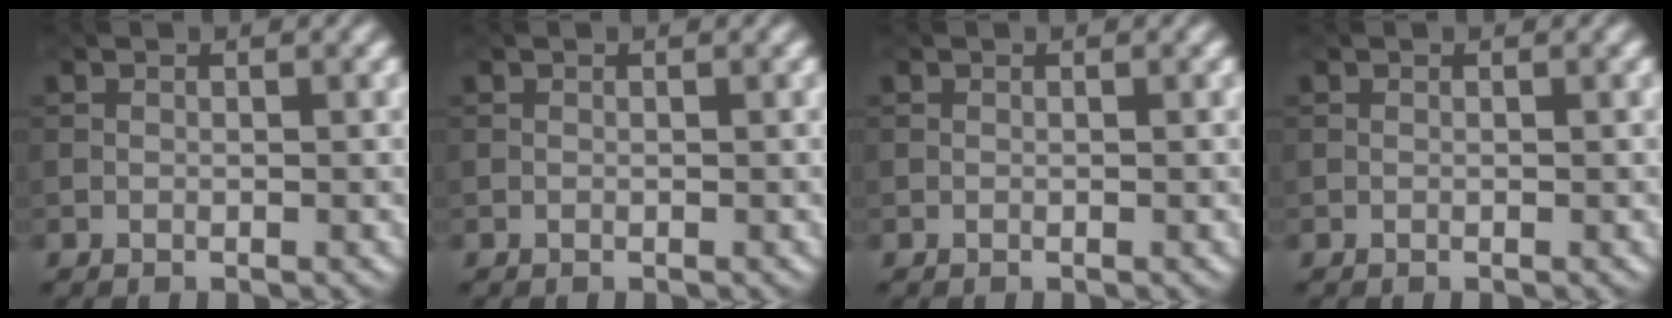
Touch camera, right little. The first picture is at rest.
{"total": 0.0}
{"total": 0.0}
{"total": 0.0}